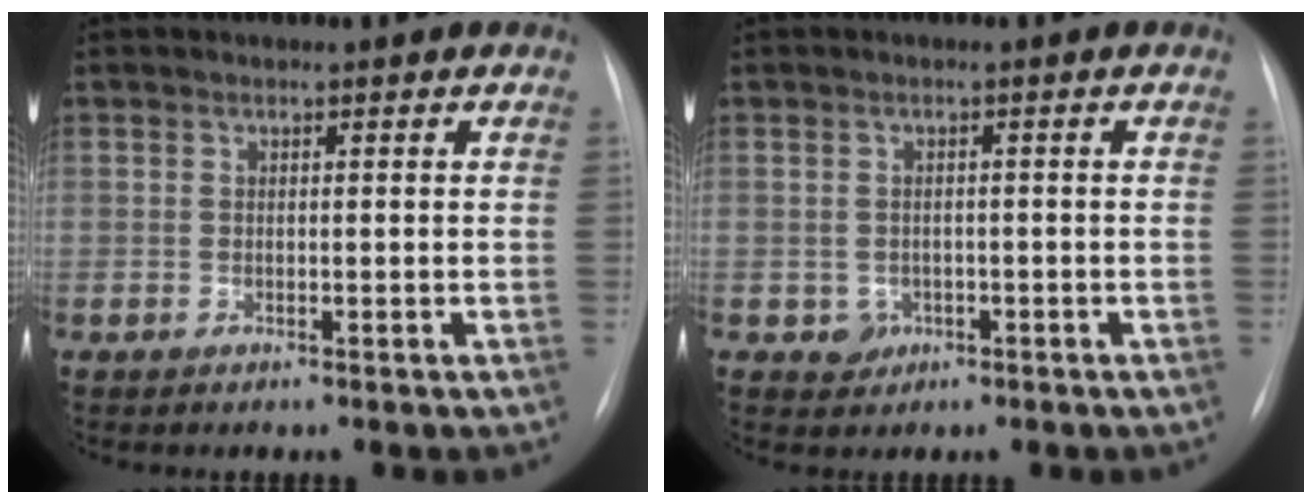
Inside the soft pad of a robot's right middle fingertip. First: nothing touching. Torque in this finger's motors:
{"motor_torque": [0.10, -0.37, 0.00, 0.00]}